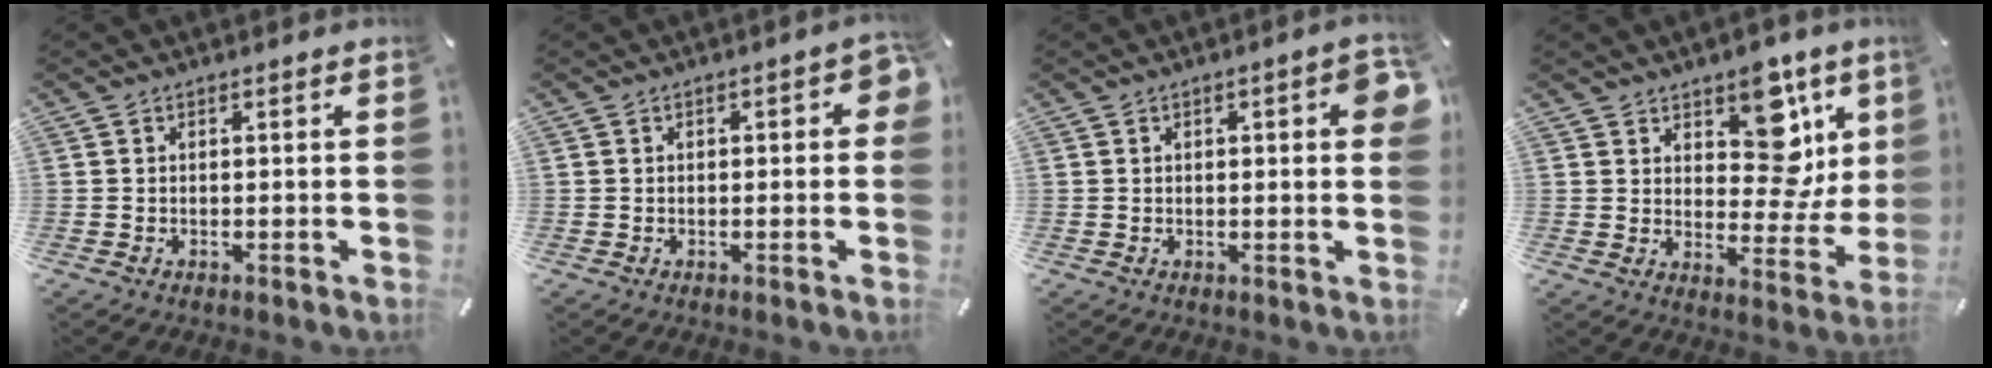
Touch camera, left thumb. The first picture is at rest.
{"total": 3.7, "force": [-0.1, 1.8, 3.2], "torque": [-0.035, 0.002, -0.007]}
{"total": 5.3, "force": [0.9, 1.8, 5.0], "torque": [-0.058, -0.002, 0.008]}
{"total": 14.2, "force": [7.7, 8.9, 8.0], "torque": [-0.080, -0.068, 0.134]}